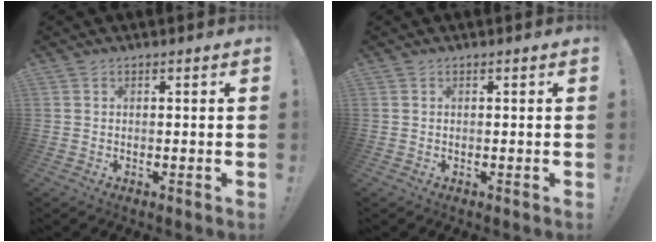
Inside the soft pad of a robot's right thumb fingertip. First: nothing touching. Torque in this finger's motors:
{"motor_torque": [0.02, 0.02, -0.04, -0.03, 0.00]}